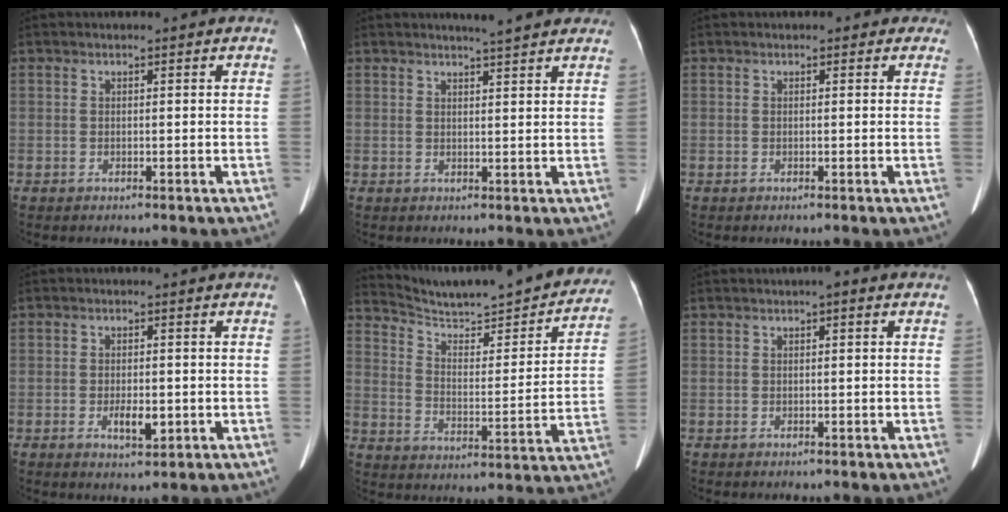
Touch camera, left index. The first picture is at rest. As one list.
[{"total": 6.9, "force": [6.1, 0.5, 3.0], "torque": [-0.039, 0.009, 0.066]}, {"total": 1.6, "force": [1.0, 1.2, 0.5], "torque": [0.005, 0.006, 0.001]}, {"total": 3.6, "force": [-1.0, 1.4, 3.1], "torque": [-0.055, -0.002, -0.012]}, {"total": 26.0, "force": [23.7, 3.8, 9.9], "torque": [-0.146, -0.059, 0.311]}, {"total": 1.3, "force": [0.4, 0.4, 1.2], "torque": [-0.018, 0.008, 0.002]}]